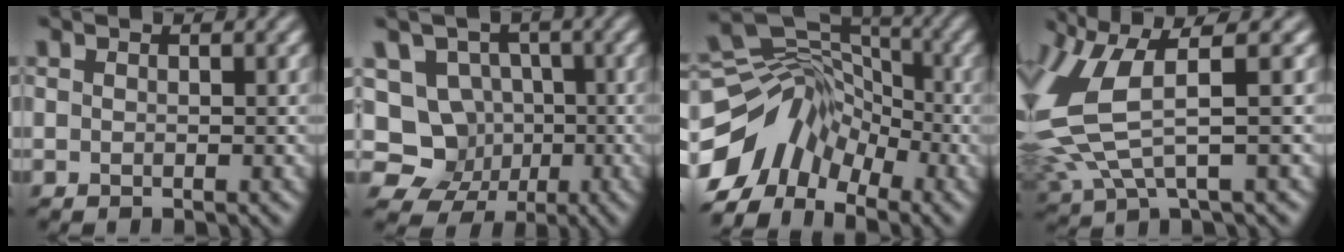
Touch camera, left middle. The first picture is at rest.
{"total": 8.0, "force": [-1.2, 7.3, 2.9], "torque": [-0.037, 0.028, -0.055]}
{"total": 8.9, "force": [-4.3, 6.0, 5.1], "torque": [-0.093, 0.005, -0.095]}
{"total": 6.9, "force": [1.6, 2.3, 6.3], "torque": [-0.172, -0.002, 0.029]}